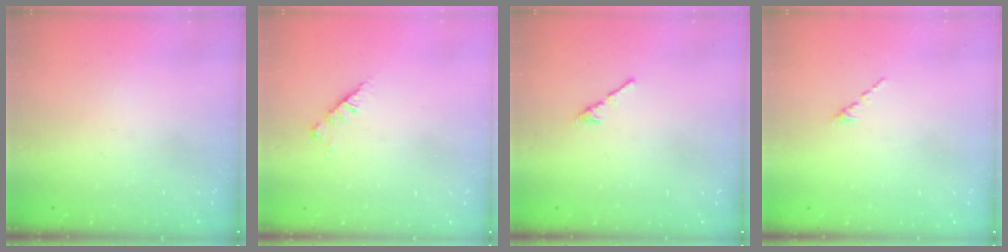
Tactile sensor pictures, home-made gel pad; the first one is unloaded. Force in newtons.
{"total": 2.9, "press": 2.8, "slide": 0.7}
{"total": 2.7, "press": 2.6, "slide": 0.8}
{"total": 0.6, "press": 0.5, "slide": 0.3}